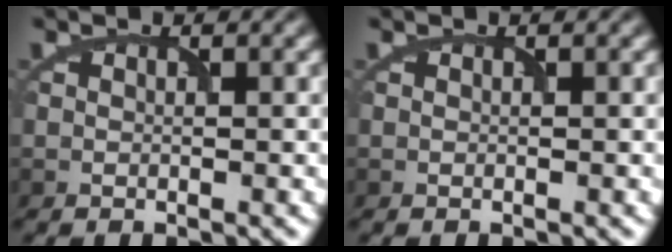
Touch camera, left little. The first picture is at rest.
{"total": 0.0}